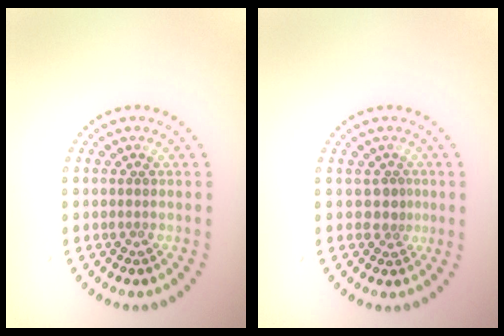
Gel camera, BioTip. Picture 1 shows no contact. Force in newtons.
{"total": 1.3, "press": 0.8, "slide": 1.1}